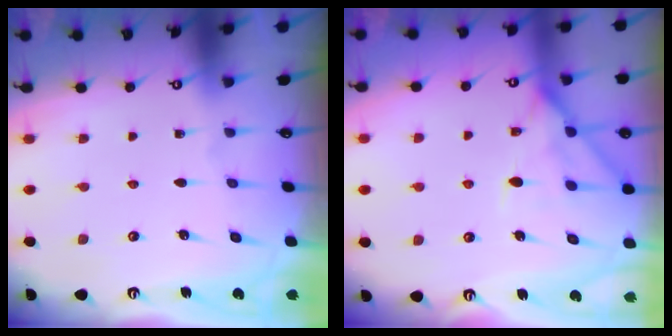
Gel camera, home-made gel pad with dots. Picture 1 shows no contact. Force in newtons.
{"total": 13.2, "press": 13.2, "slide": 1.2}